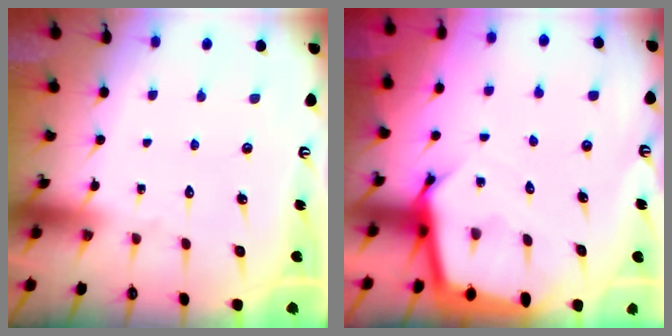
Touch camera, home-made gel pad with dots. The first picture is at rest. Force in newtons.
{"total": 5.3, "press": 5.2, "slide": 0.5}